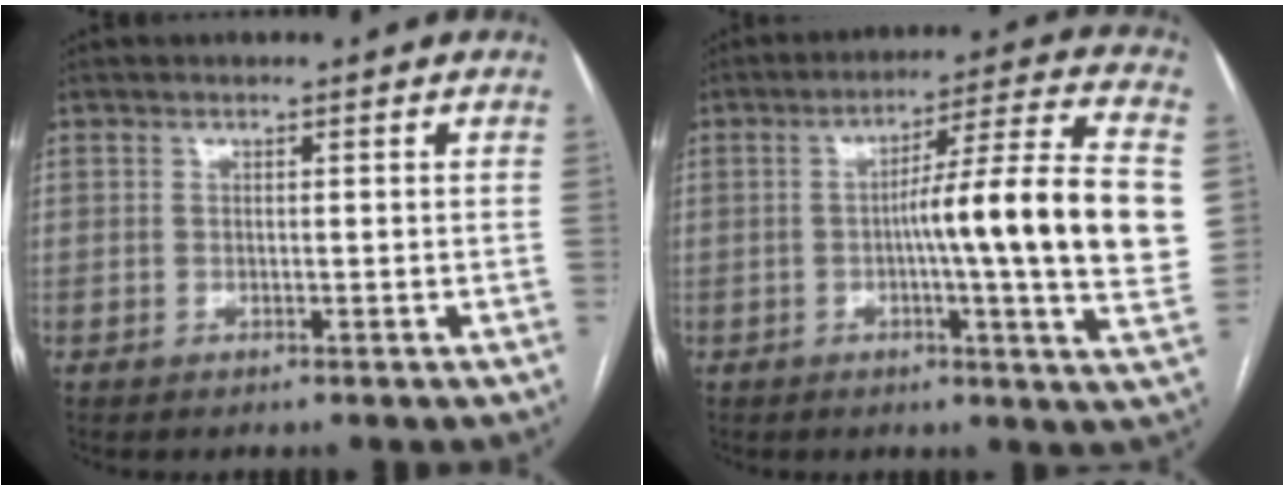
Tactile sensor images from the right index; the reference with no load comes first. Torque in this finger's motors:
{"motor_torque": [1.28, -0.02, 0.56, 0.14]}